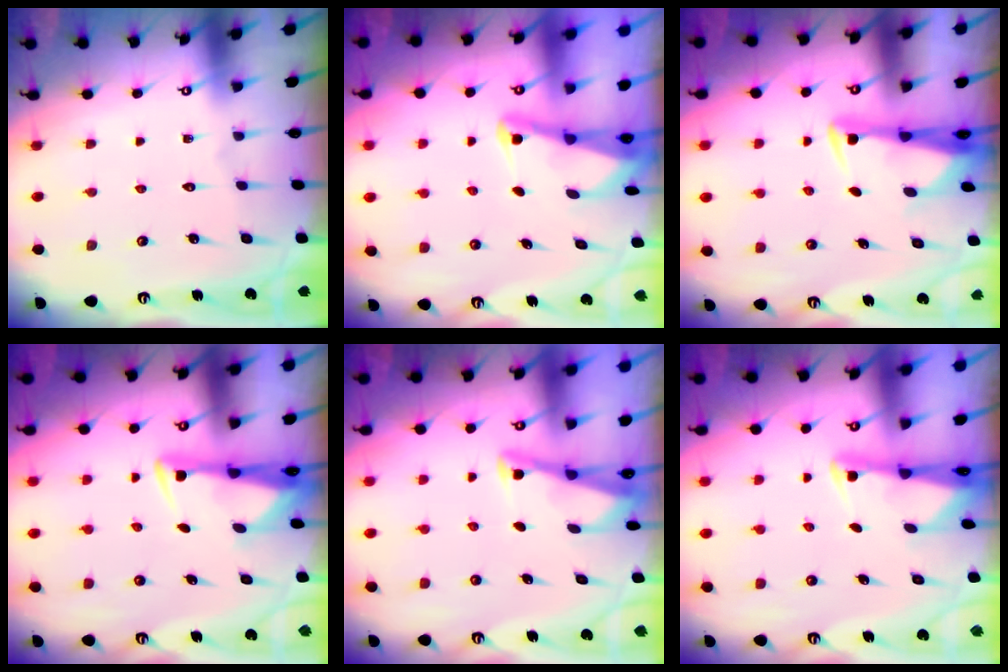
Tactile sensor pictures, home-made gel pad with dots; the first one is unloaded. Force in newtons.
{"total": 2.1, "press": 2.1, "slide": 0.3}
{"total": 2.9, "press": 2.9, "slide": 0.7}
{"total": 2.9, "press": 2.8, "slide": 0.9}
{"total": 2.9, "press": 2.9, "slide": 0.4}
{"total": 2.0, "press": 2.0, "slide": 0.3}